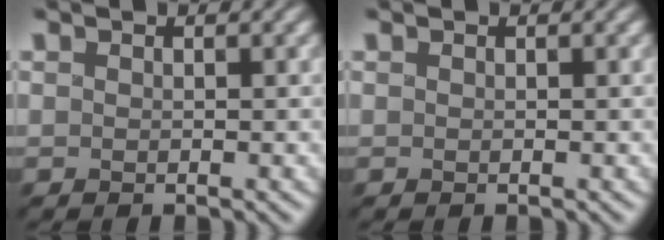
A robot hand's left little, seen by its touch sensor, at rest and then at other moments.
{"total": 0.0}